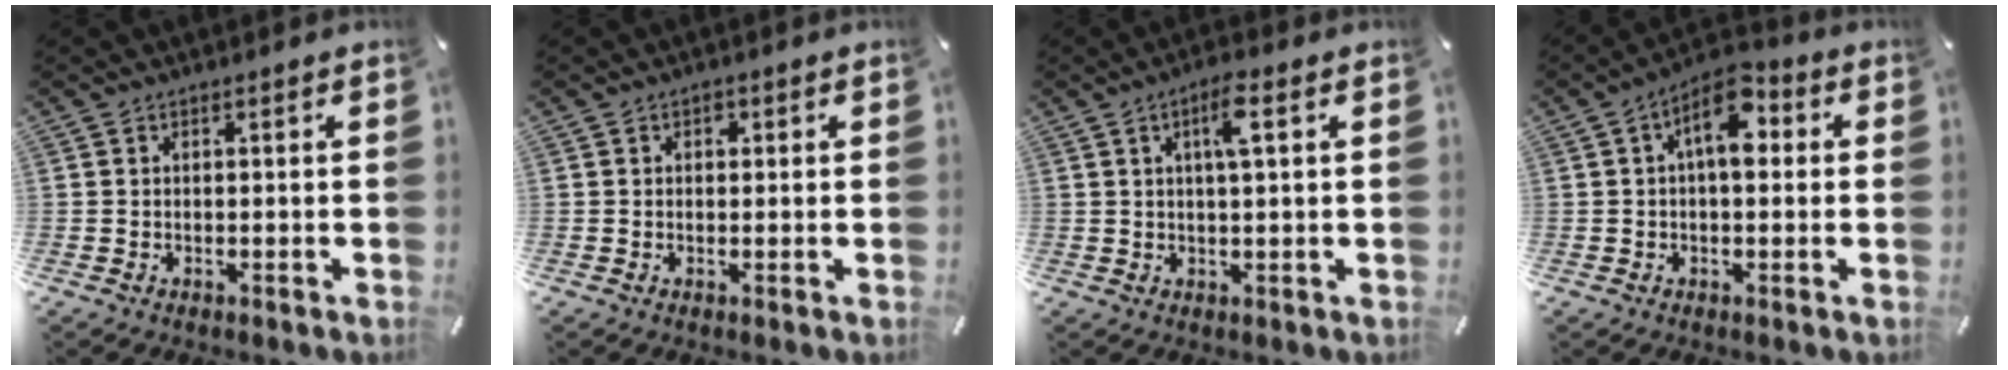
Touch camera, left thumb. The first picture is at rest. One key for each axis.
{"total": 1.0, "fx": 0.2, "fy": 1.0, "fz": 0.4, "tx": -0.002, "ty": 0.003, "tz": 0.001}
{"total": 5.1, "fx": 1.7, "fy": 0.9, "fz": 4.7, "tx": -0.089, "ty": 0.002, "tz": 0.025}
{"total": 8.6, "fx": 1.9, "fy": 4.5, "fz": 7.1, "tx": -0.095, "ty": -0.006, "tz": 0.028}